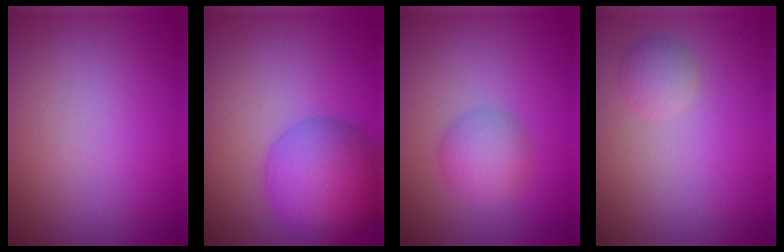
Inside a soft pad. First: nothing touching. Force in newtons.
{"total": 7.2, "press": 7.2, "slide": 0.2}
{"total": 2.9, "press": 2.9, "slide": 0.0}
{"total": 1.5, "press": 1.5, "slide": 0.0}